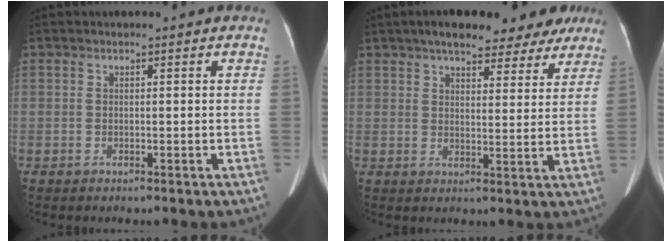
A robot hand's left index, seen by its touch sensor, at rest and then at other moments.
{"total": 14.8, "force": [11.9, 4.9, 7.3], "torque": [-0.088, 0.031, 0.148]}